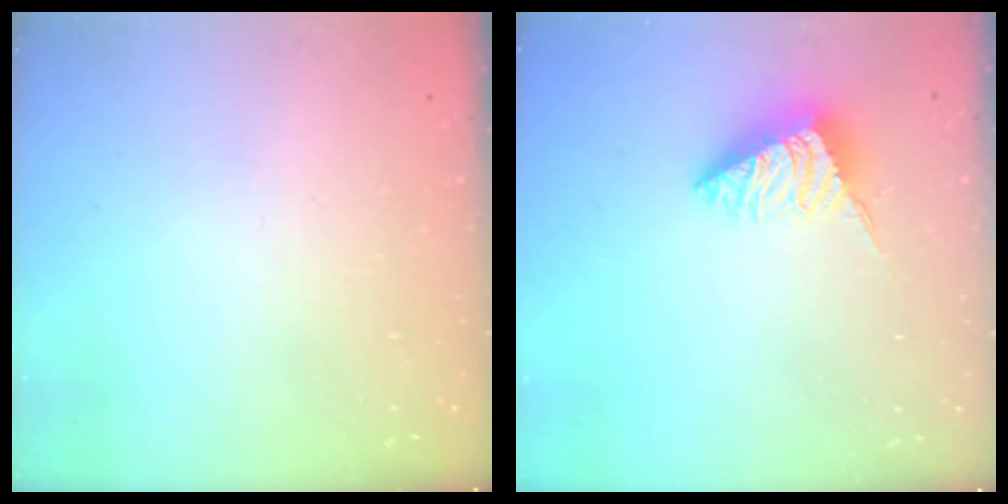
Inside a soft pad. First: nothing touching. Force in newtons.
{"total": 2.9, "press": 2.9, "slide": 0.5}